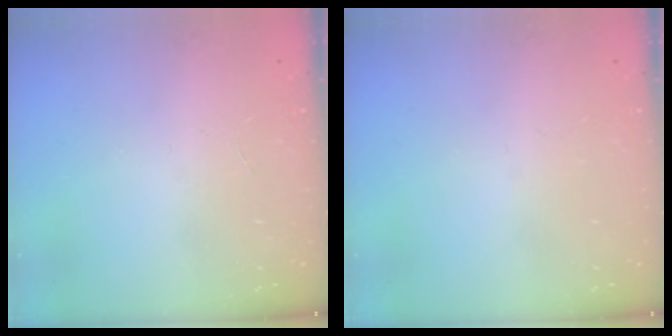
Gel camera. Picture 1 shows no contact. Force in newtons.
{"total": 2.7, "press": 2.6, "slide": 0.5}